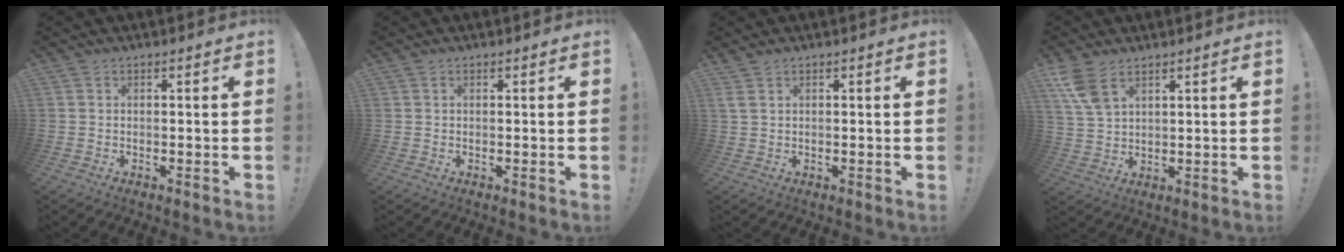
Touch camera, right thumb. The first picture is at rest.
{"total": 0.0}
{"total": 1.6, "force": [1.1, 0.6, 0.9], "torque": [-0.020, -0.001, 0.022]}
{"total": 7.9, "force": [4.9, 4.0, 4.7], "torque": [-0.090, -0.020, 0.094]}